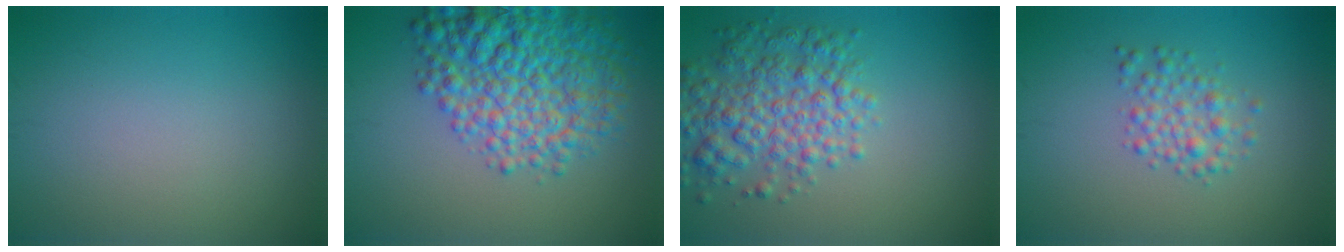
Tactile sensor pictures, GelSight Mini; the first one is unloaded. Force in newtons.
{"total": 8.9, "press": 8.9, "slide": 0.3}
{"total": 5.6, "press": 5.6, "slide": 0.2}
{"total": 2.4, "press": 2.4, "slide": 0.1}